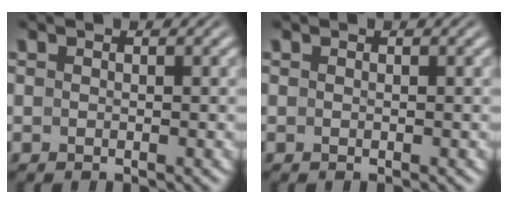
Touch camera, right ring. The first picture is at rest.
{"total": 0.0}